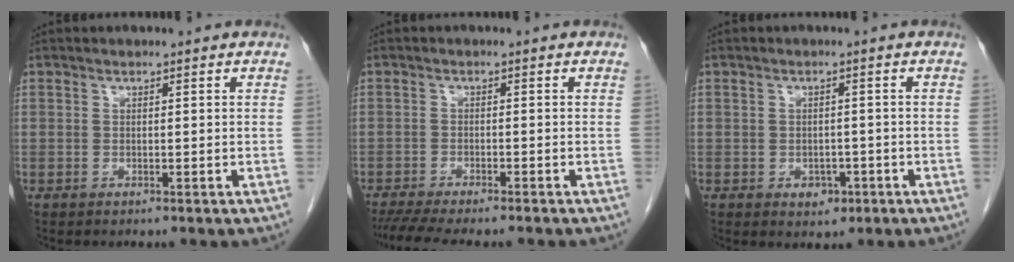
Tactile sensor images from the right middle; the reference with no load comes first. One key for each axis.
{"total": 9.8, "fx": -8.4, "fy": 1.2, "fz": 4.9, "tx": -0.068, "ty": -0.009, "tz": -0.126}
{"total": 2.7, "fx": -1.2, "fy": 1.9, "fz": 1.5, "tx": -0.014, "ty": 0.003, "tz": -0.007}